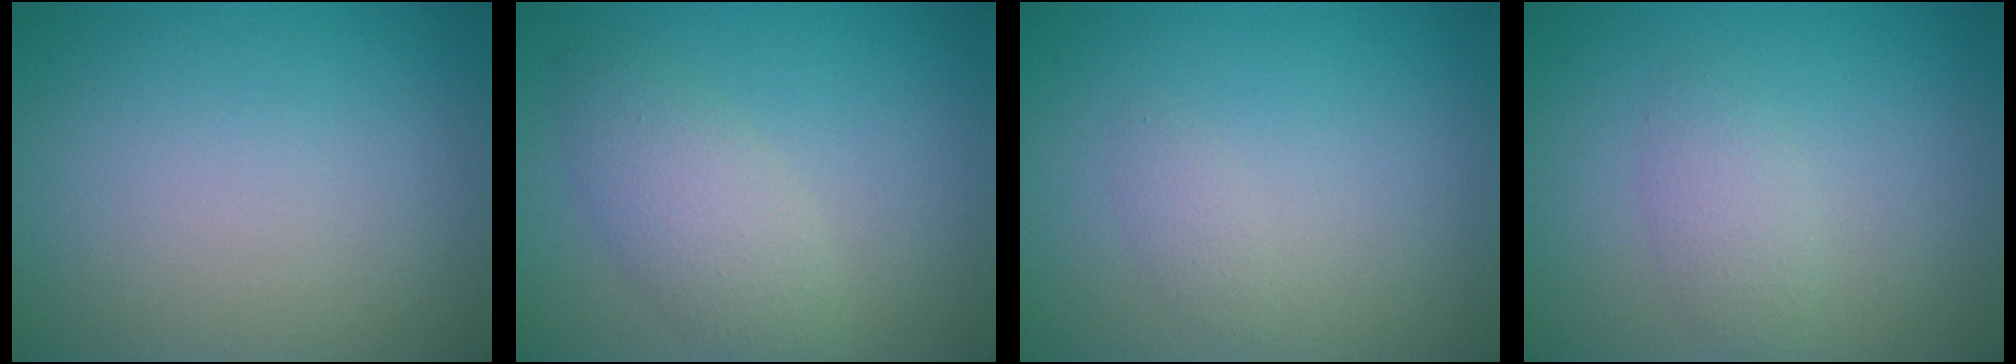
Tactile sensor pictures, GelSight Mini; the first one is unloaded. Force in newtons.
{"total": 3.6, "press": 3.6, "slide": 0.2}
{"total": 0.9, "press": 0.9, "slide": 0.0}
{"total": 1.9, "press": 1.9, "slide": 0.1}